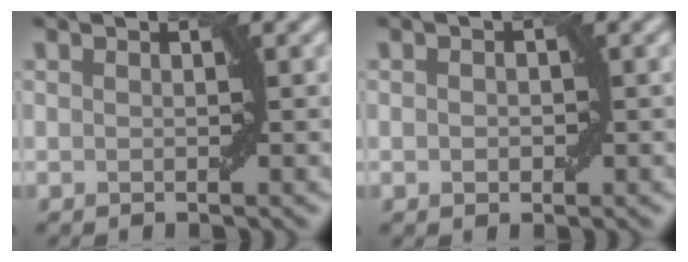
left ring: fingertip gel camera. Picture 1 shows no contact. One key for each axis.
{"total": 1.0, "fx": 0.0, "fy": 0.7, "fz": 0.7, "tx": -0.007, "ty": 0.001, "tz": 0.000}